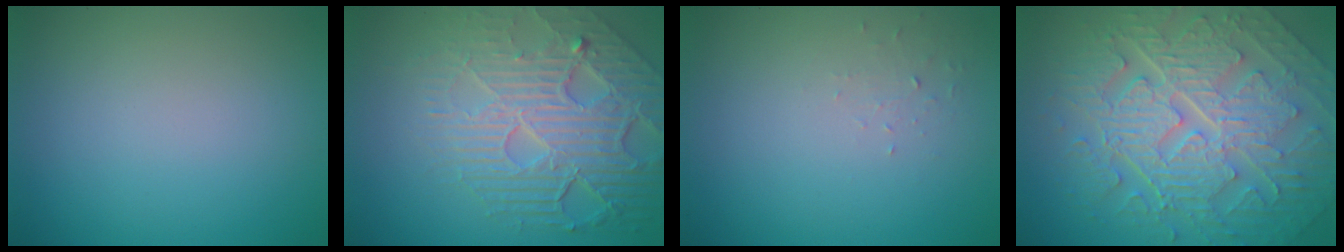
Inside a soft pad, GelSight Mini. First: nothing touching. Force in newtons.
{"total": 8.4, "press": 5.7, "slide": 6.1}
{"total": 0.6, "press": 0.3, "slide": 0.6}
{"total": 10.2, "press": 7.0, "slide": 7.5}